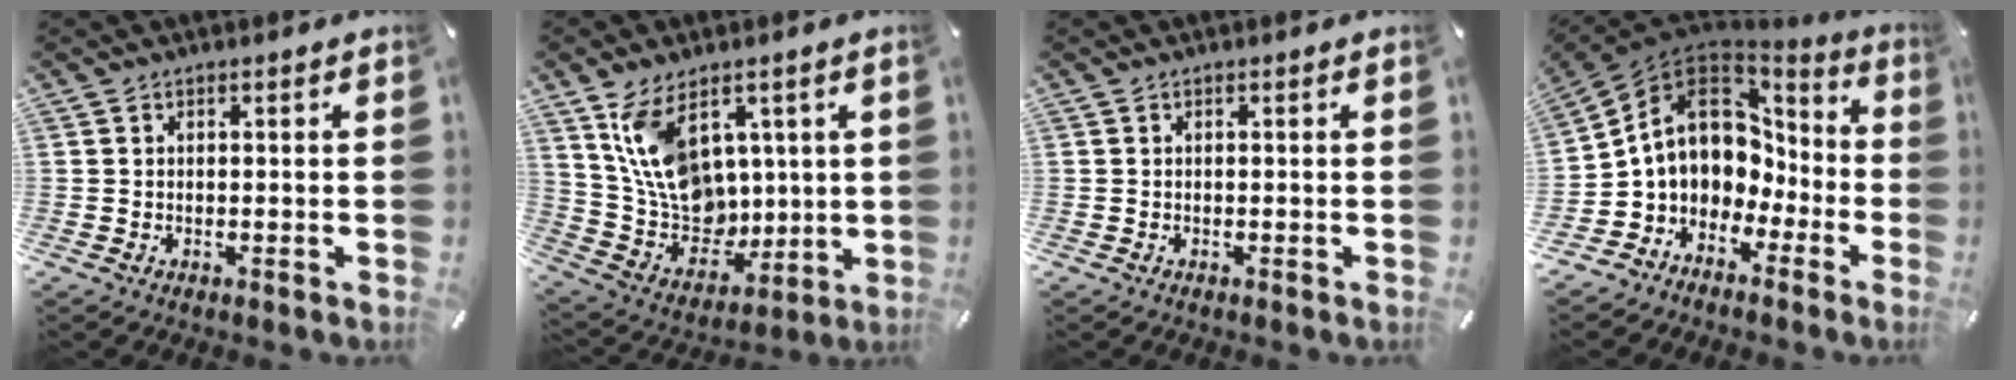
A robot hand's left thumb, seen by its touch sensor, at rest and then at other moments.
{"total": 14.7, "force": [6.1, 10.7, 7.9], "torque": [-0.166, -0.029, 0.125]}
{"total": 0.0}
{"total": 12.1, "force": [1.8, 10.4, 5.9], "torque": [-0.125, -0.015, 0.037]}